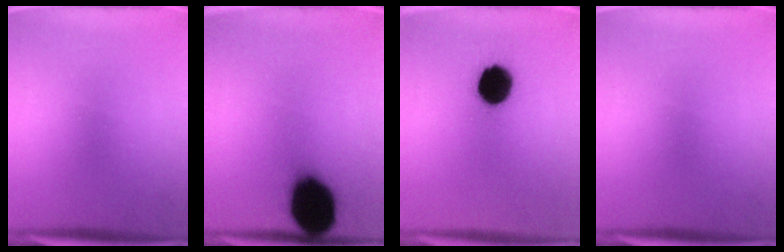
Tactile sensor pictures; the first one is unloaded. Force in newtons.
{"total": 18.1}
{"total": 12.6}
{"total": 0.0}